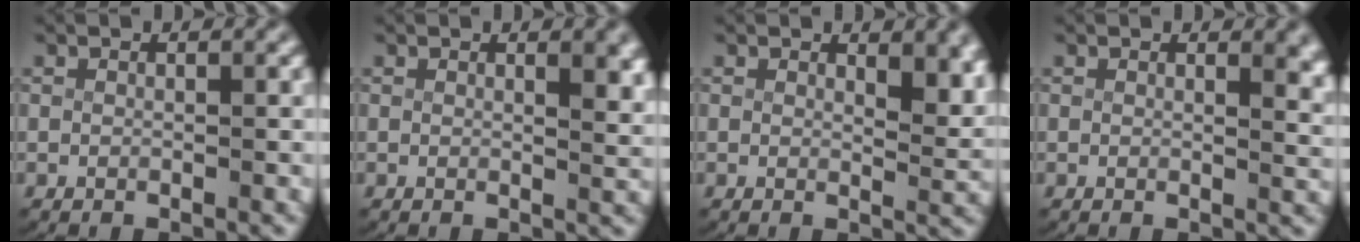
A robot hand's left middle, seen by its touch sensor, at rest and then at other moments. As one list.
[{"total": 1.6, "force": [0.9, 0.2, 1.2], "torque": [-0.012, -0.009, 0.015]}, {"total": 2.9, "force": [1.8, 1.1, 2.1], "torque": [-0.023, -0.023, 0.032]}, {"total": 1.8, "force": [1.2, 0.4, 1.3], "torque": [-0.010, -0.012, 0.019]}]